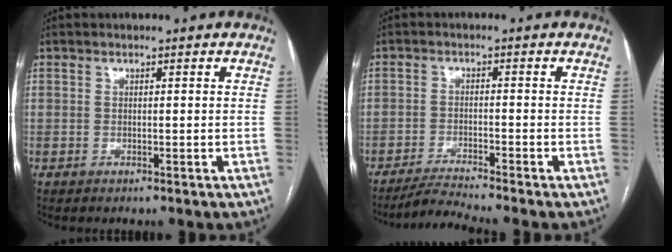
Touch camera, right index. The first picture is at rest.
{"total": 4.5, "force": [-4.0, -1.8, 1.0], "torque": [-0.028, -0.023, -0.076]}